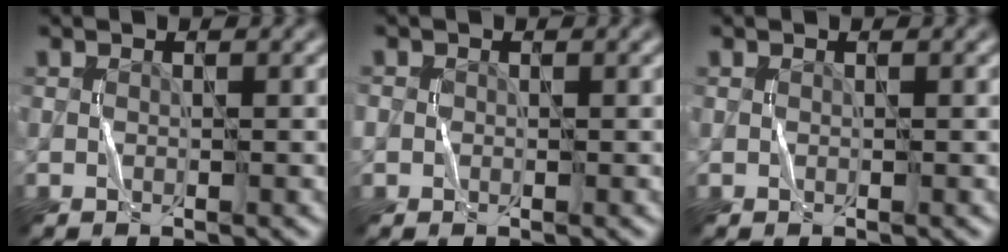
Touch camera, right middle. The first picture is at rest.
{"total": 1.0, "force": [0.0, 1.0, 0.2], "torque": [0.002, -0.001, -0.004]}
{"total": 0.0}